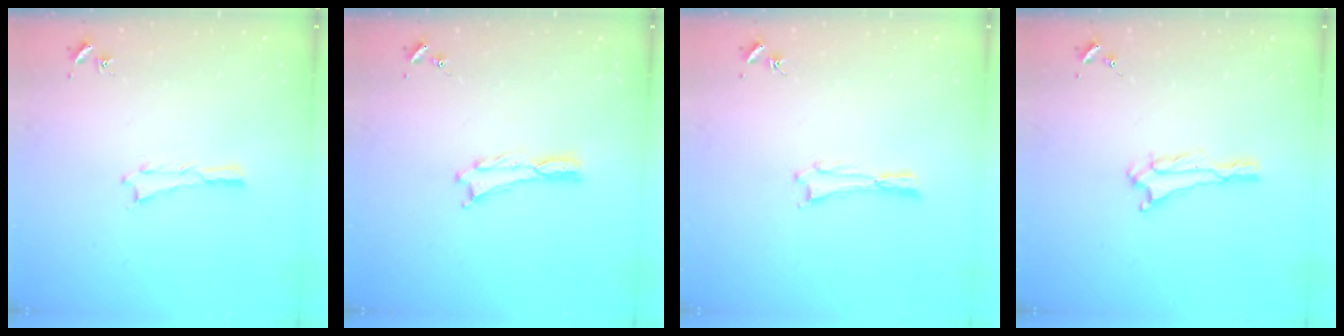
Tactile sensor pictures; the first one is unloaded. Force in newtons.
{"total": 0.0}
{"total": 0.0}
{"total": 1.0, "press": 1.0, "slide": 0.1}